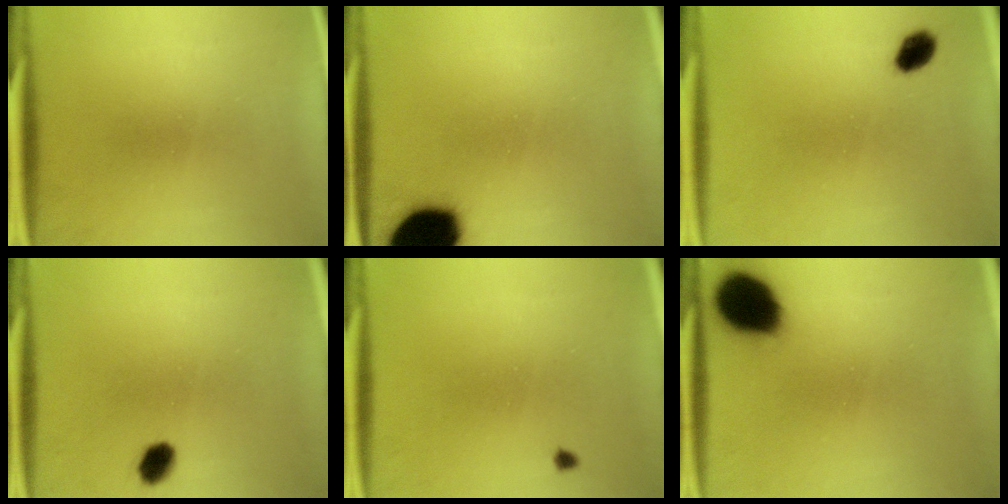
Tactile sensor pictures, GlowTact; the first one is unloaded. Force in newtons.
{"total": 19.3}
{"total": 3.6}
{"total": 3.8}
{"total": 0.6}
{"total": 17.8}